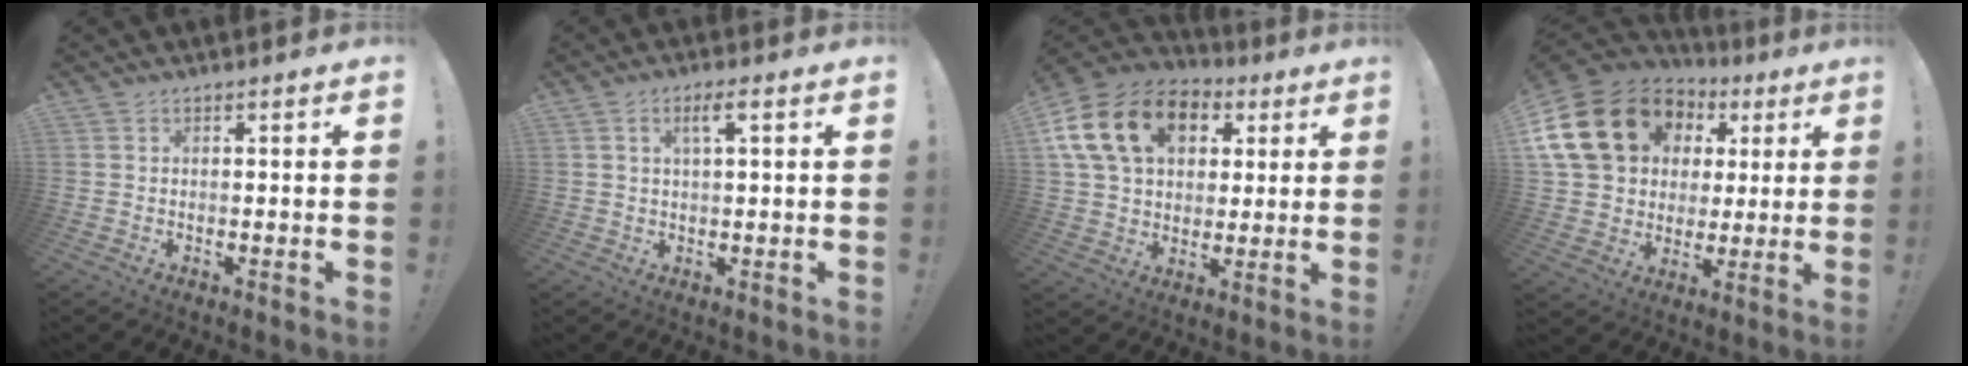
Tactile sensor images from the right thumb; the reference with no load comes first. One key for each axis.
{"total": 3.8, "fx": 1.4, "fy": 0.7, "fz": 3.5, "tx": -0.057, "ty": -0.001, "tz": 0.019}
{"total": 20.2, "fx": 7.1, "fy": 14.4, "fz": 12.3, "tx": -0.207, "ty": -0.008, "tz": 0.136}
{"total": 22.8, "fx": 7.7, "fy": 17.0, "fz": 13.0, "tx": -0.235, "ty": -0.019, "tz": 0.171}